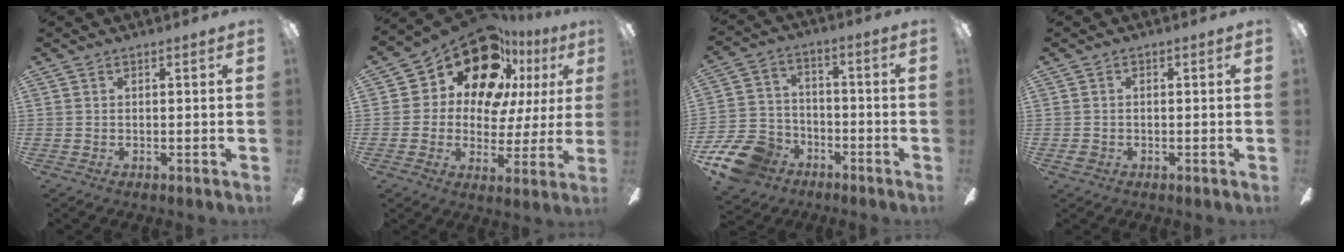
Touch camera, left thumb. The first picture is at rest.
{"total": 20.2, "force": [12.4, 11.4, 11.2], "torque": [-0.183, -0.080, 0.216]}
{"total": 13.9, "force": [-8.4, 9.3, 6.1], "torque": [-0.136, 0.059, -0.148]}
{"total": 1.5, "force": [-0.7, 1.3, 0.5], "torque": [-0.008, 0.006, -0.015]}